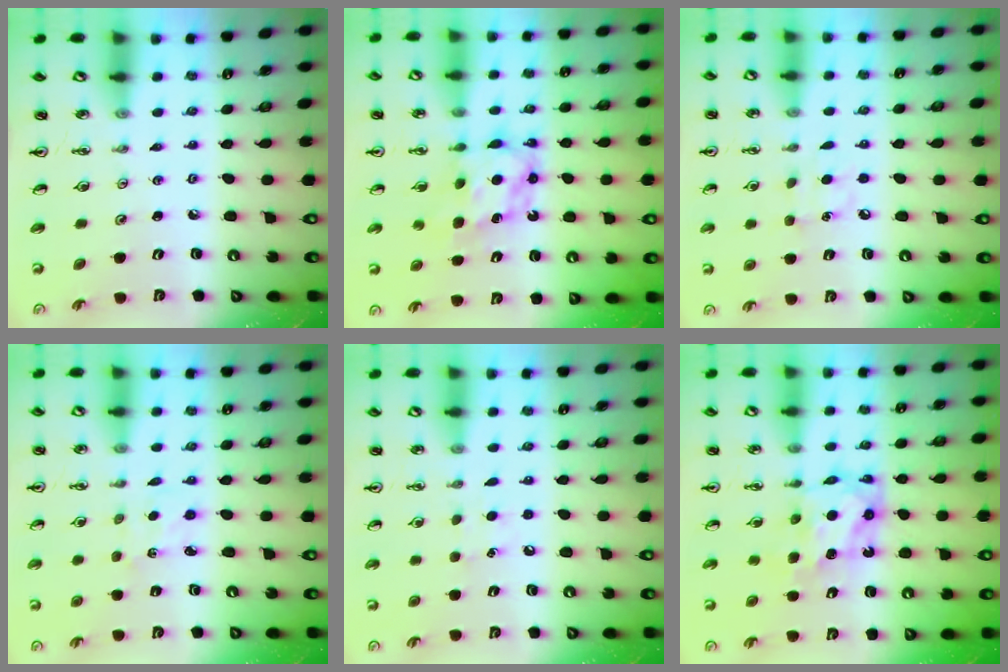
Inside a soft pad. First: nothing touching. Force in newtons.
{"total": 7.2, "press": 7.2, "slide": 0.4}
{"total": 9.1, "press": 9.1, "slide": 1.0}
{"total": 2.3, "press": 2.2, "slide": 0.3}
{"total": 6.6, "press": 6.5, "slide": 0.7}
{"total": 6.9, "press": 6.9, "slide": 0.3}